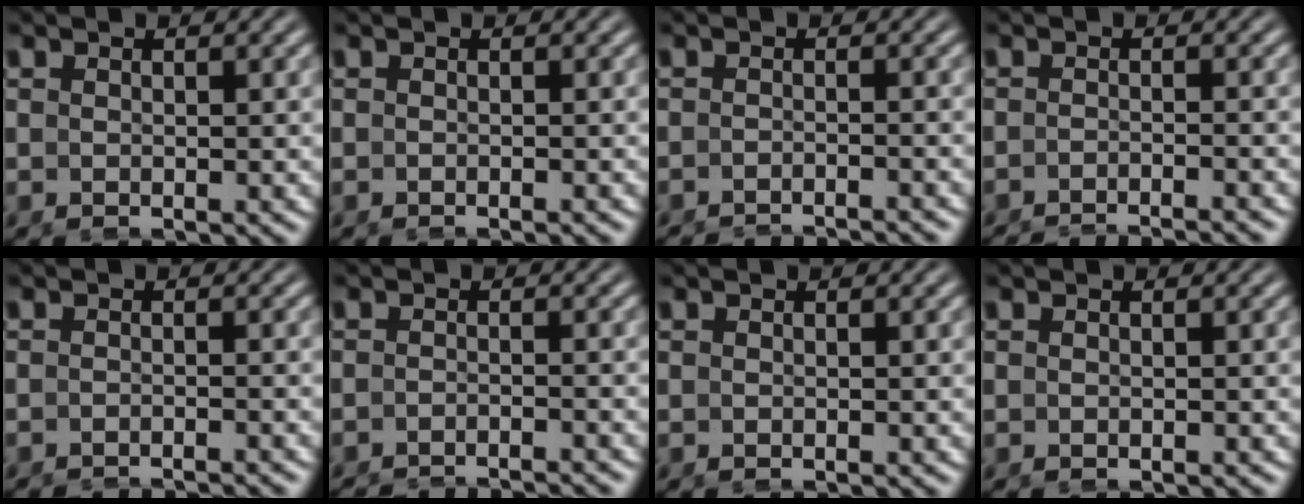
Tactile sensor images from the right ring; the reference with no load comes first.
{"total": 1.0, "force": [-0.8, -0.4, 0.3], "torque": [-0.002, -0.004, -0.010]}
{"total": 4.4, "force": [-4.4, 0.1, 0.2], "torque": [0.000, -0.018, -0.064]}
{"total": 5.5, "force": [-5.5, 0.5, 0.7], "torque": [0.001, -0.015, -0.082]}
{"total": 3.5, "force": [-3.5, -0.1, 0.1], "torque": [0.001, -0.015, -0.050]}
{"total": 4.9, "force": [-4.9, 0.3, 0.3], "torque": [0.002, -0.018, -0.072]}
{"total": 0.0}
{"total": 0.0}